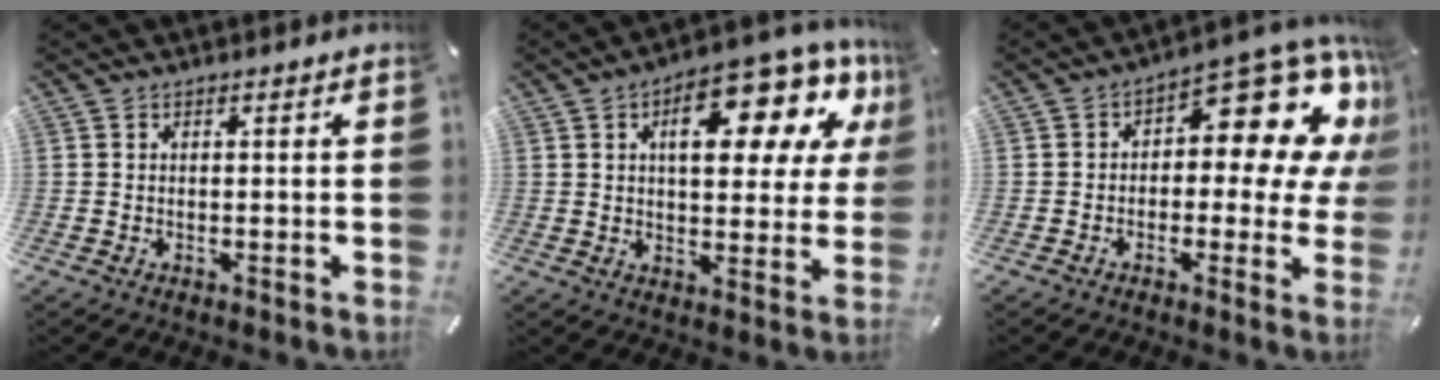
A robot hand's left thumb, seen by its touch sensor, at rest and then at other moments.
{"total": 19.0, "force": [9.4, 8.6, 14.2], "torque": [-0.187, -0.054, 0.146]}
{"total": 12.8, "force": [6.5, 5.4, 9.6], "torque": [-0.124, -0.068, 0.103]}